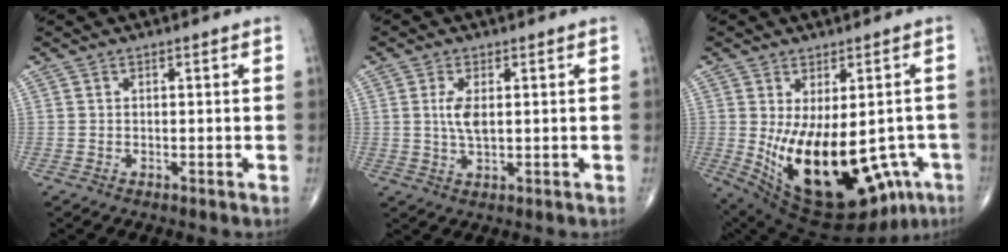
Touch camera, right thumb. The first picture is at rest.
{"total": 4.4, "force": [0.7, 2.0, 3.9], "torque": [-0.080, -0.006, 0.016]}
{"total": 22.4, "force": [-6.4, 11.4, 18.2], "torque": [-0.263, -0.019, -0.063]}